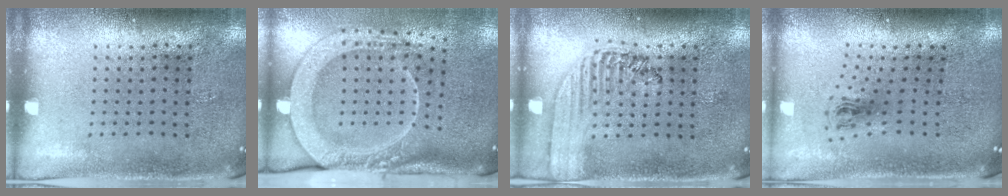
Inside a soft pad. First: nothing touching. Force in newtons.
{"total": 2.8, "press": 2.2, "slide": 1.8}
{"total": 1.6, "press": 1.4, "slide": 0.7}
{"total": 0.9, "press": 0.4, "slide": 0.8}